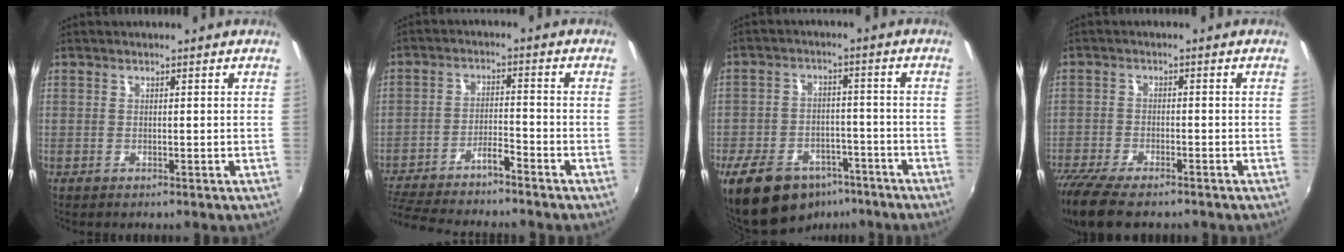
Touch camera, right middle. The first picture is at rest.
{"total": 9.3, "force": [-8.3, 0.3, 4.3], "torque": [-0.100, 0.004, -0.143]}
{"total": 15.4, "force": [-10.7, 8.7, 6.8], "torque": [-0.161, -0.003, -0.155]}
{"total": 12.4, "force": [-10.0, 3.6, 6.5], "torque": [-0.157, -0.048, -0.178]}